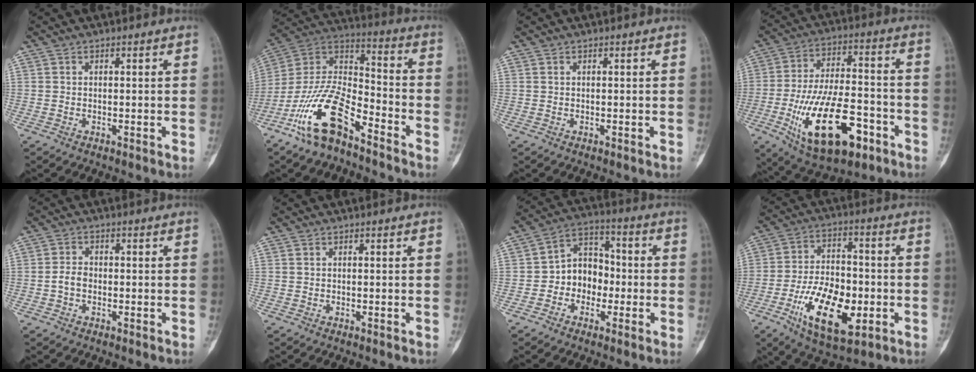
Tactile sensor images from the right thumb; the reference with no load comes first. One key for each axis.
{"total": 16.7, "fx": -10.5, "fy": 6.6, "fz": 11.1, "tx": -0.202, "ty": 0.075, "tz": -0.207}
{"total": 0.0}
{"total": 21.4, "fx": -8.6, "fy": 10.0, "fz": 16.9, "tx": -0.277, "ty": 0.032, "tz": -0.130}
{"total": 2.6, "fx": -0.6, "fy": 1.9, "fz": 1.7, "tx": -0.022, "ty": 0.008, "tz": -0.018}
{"total": 0.0}
{"total": 9.3, "fx": -1.6, "fy": 7.4, "fz": 5.3, "tx": -0.042, "ty": 0.038, "tz": -0.042}
{"total": 17.0, "fx": -5.5, "fy": 8.7, "fz": 13.4, "tx": -0.206, "ty": 0.013, "tz": -0.091}